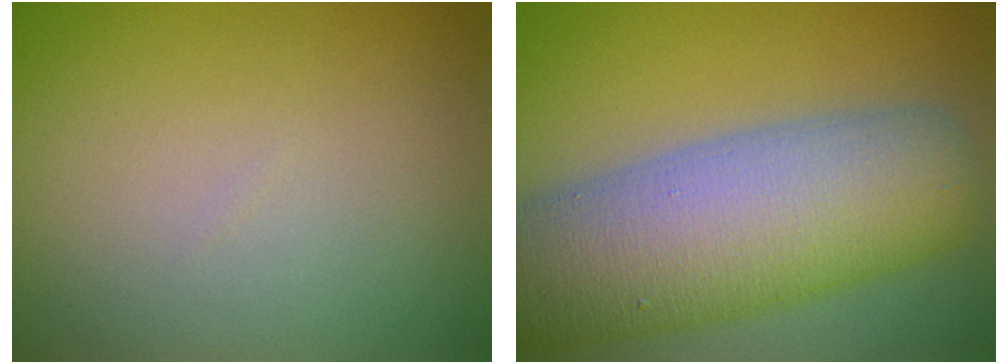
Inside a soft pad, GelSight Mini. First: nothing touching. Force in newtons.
{"total": 12.3, "press": 12.3, "slide": 0.8}